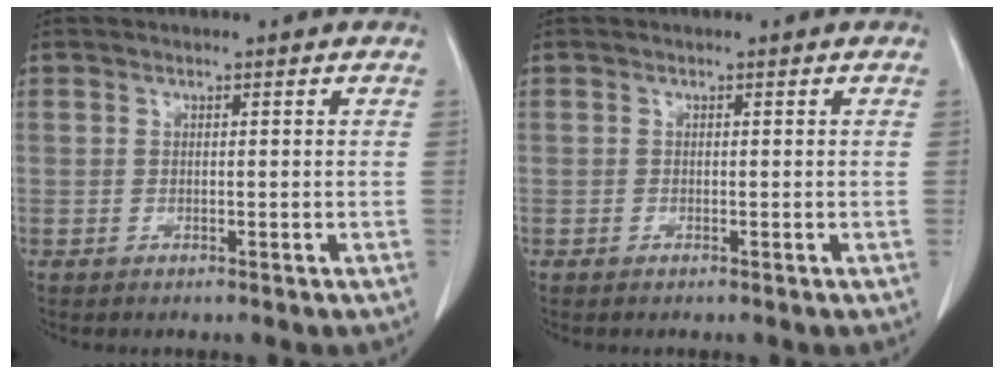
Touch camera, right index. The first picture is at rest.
{"total": 0.0}